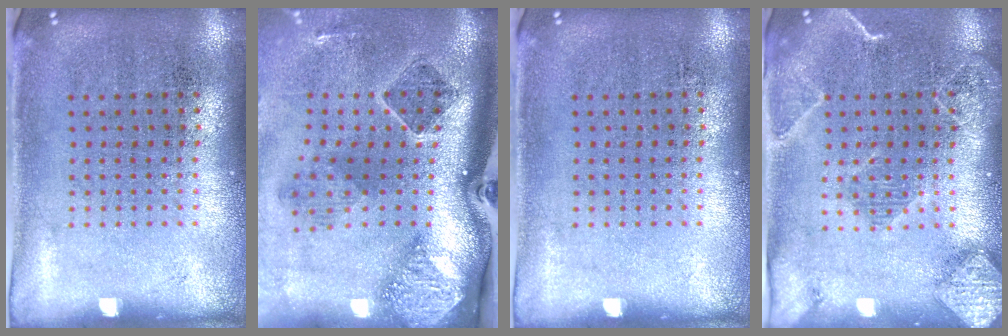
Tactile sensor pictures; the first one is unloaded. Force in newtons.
{"total": 3.1, "press": 2.0, "slide": 2.3}
{"total": 0.0}
{"total": 2.2, "press": 2.1, "slide": 0.8}